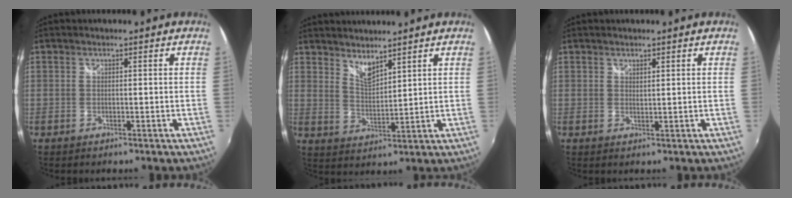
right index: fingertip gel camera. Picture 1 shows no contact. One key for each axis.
{"total": 4.8, "fx": 4.2, "fy": 0.9, "fz": 2.1, "tx": -0.032, "ty": -0.007, "tz": 0.073}
{"total": 1.0, "fx": 0.9, "fy": 0.3, "fz": 0.4, "tx": -0.004, "ty": 0.000, "tz": 0.015}